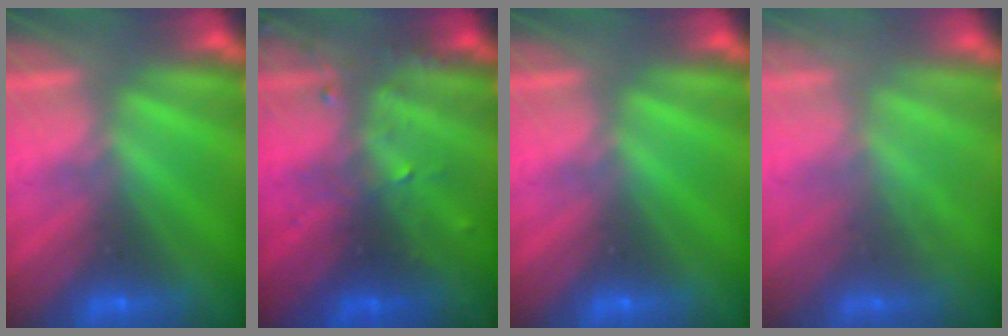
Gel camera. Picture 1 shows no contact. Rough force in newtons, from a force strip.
{"total": 3.5}
{"total": 0.0}
{"total": 2.1}